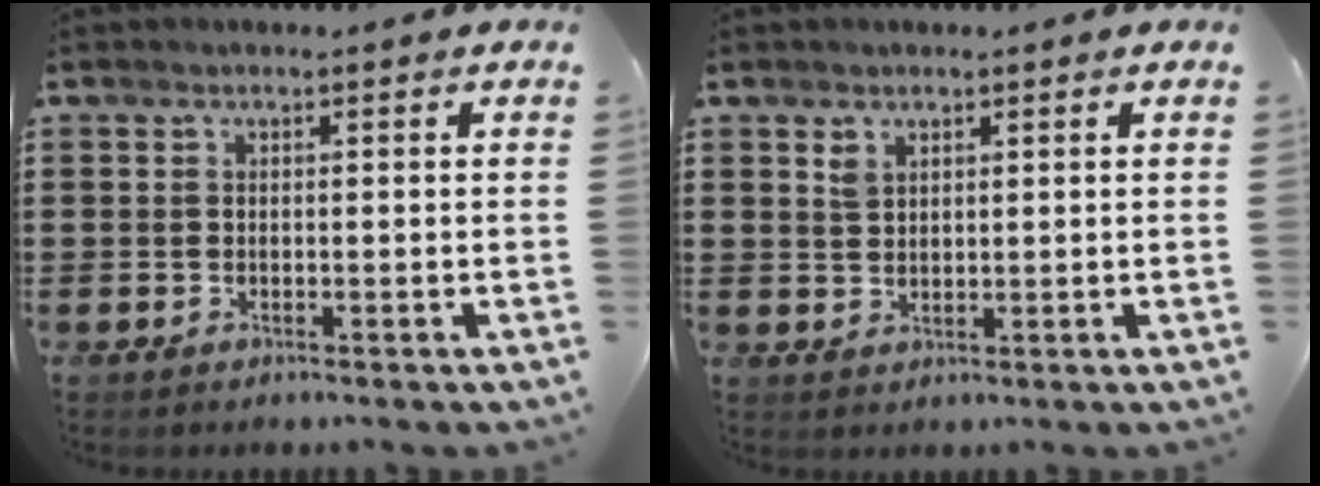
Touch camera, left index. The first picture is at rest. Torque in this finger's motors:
{"motor_torque": [0.08, 0.05, 0.00, 0.03]}